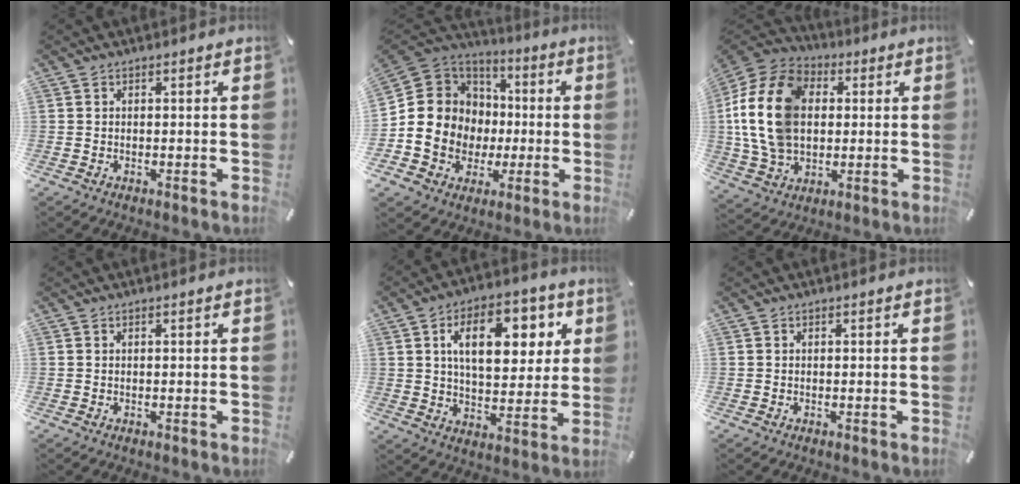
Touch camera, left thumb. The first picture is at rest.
{"total": 13.1, "force": [-0.7, 12.8, 2.7], "torque": [-0.072, -0.009, 0.006]}
{"total": 19.1, "force": [1.5, 14.5, 12.4], "torque": [-0.289, 0.012, 0.024]}
{"total": 0.0}
{"total": 15.8, "force": [5.6, 9.4, 11.4], "torque": [-0.166, -0.003, 0.091]}
{"total": 0.0}